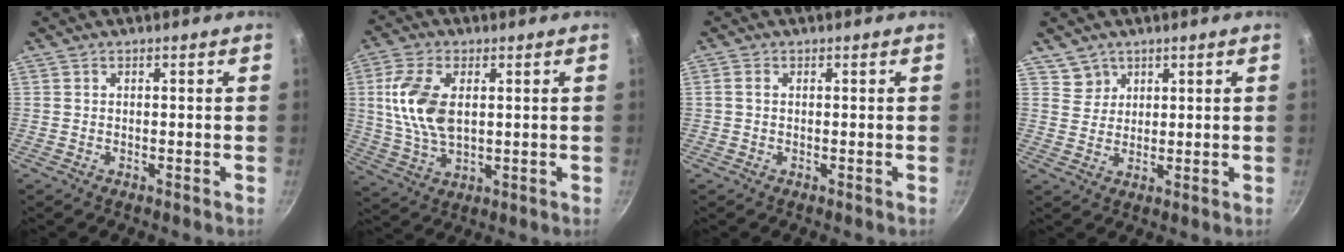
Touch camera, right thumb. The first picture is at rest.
{"total": 11.6, "force": [2.0, 6.5, 9.4], "torque": [-0.183, -0.005, 0.040]}
{"total": 1.2, "force": [0.1, 0.9, 0.8], "torque": [-0.018, 0.004, 0.000]}
{"total": 3.7, "force": [2.3, 2.8, 0.0], "torque": [0.023, 0.000, 0.043]}